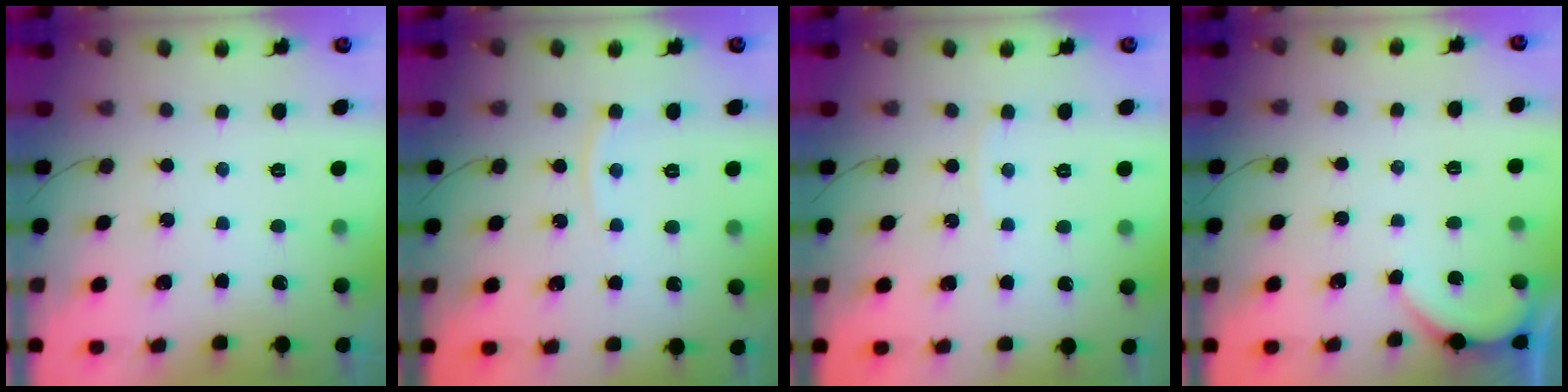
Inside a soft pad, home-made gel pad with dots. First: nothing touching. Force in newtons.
{"total": 4.1, "press": 4.0, "slide": 0.6}
{"total": 3.4, "press": 3.4, "slide": 0.1}
{"total": 2.0, "press": 2.0, "slide": 0.2}